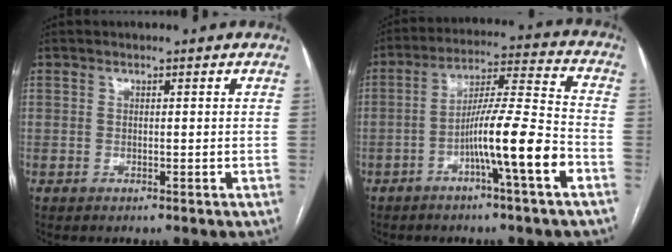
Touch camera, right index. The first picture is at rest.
{"total": 12.1, "force": [-5.0, -0.5, 11.0], "torque": [-0.189, 0.008, -0.086]}